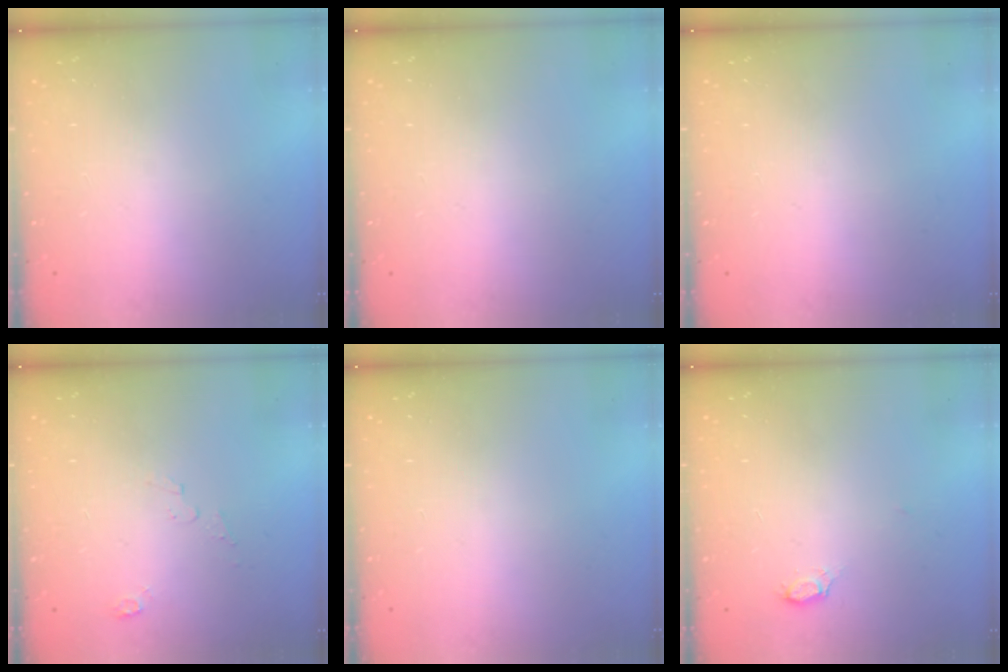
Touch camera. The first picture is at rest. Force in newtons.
{"total": 0.0}
{"total": 0.0}
{"total": 2.4, "press": 2.4, "slide": 0.3}
{"total": 0.0}
{"total": 2.6, "press": 2.6, "slide": 0.2}